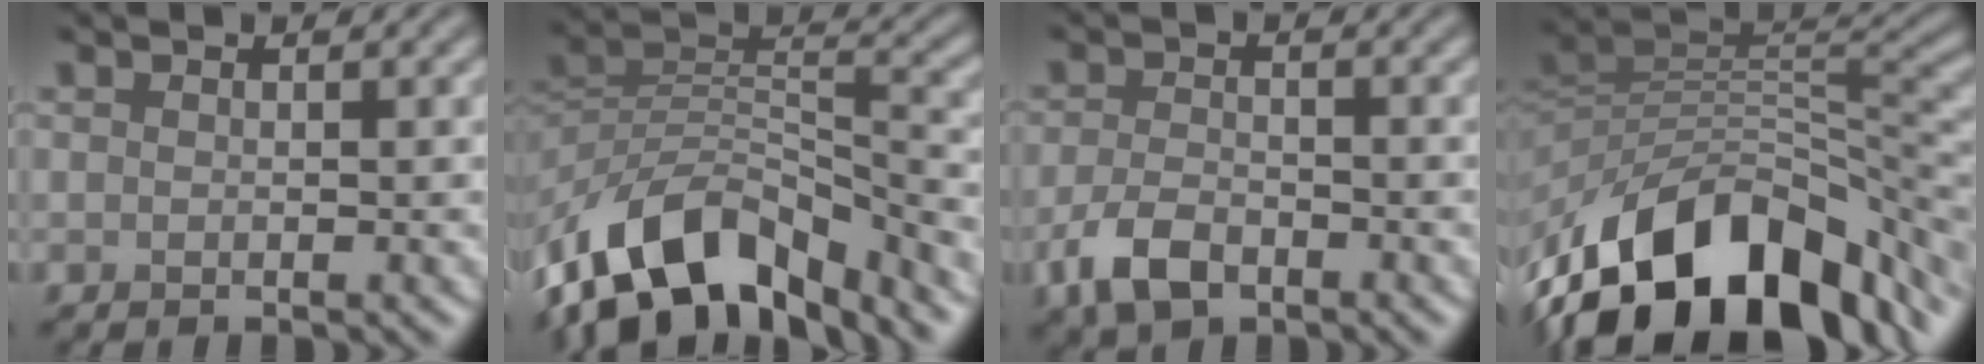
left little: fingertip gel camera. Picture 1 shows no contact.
{"total": 12.3, "force": [-8.3, 6.1, 6.7], "torque": [-0.123, 0.019, -0.164]}
{"total": 3.8, "force": [-2.2, 2.0, 2.3], "torque": [-0.049, -0.004, -0.048]}
{"total": 14.0, "force": [-6.7, 8.3, 9.1], "torque": [-0.156, 0.008, -0.121]}